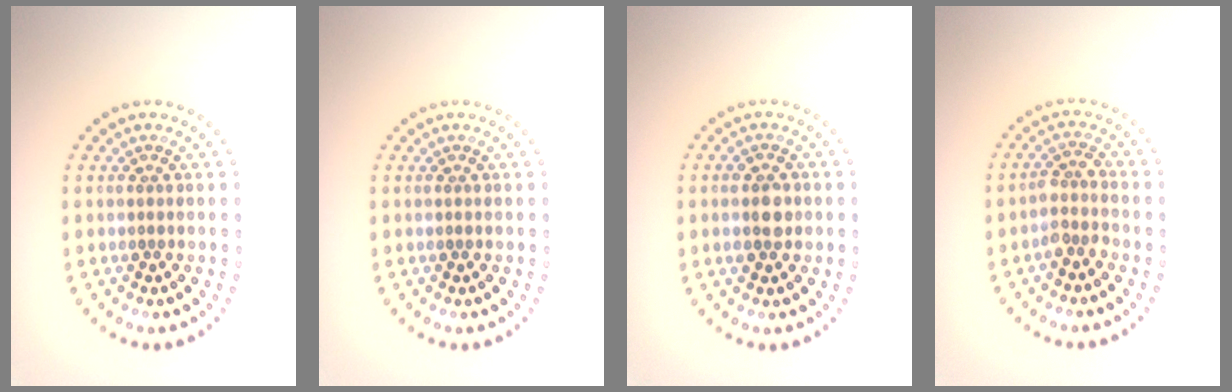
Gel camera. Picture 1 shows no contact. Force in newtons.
{"total": 0.0}
{"total": 2.6, "press": 2.5, "slide": 0.3}
{"total": 2.1, "press": 1.6, "slide": 1.2}